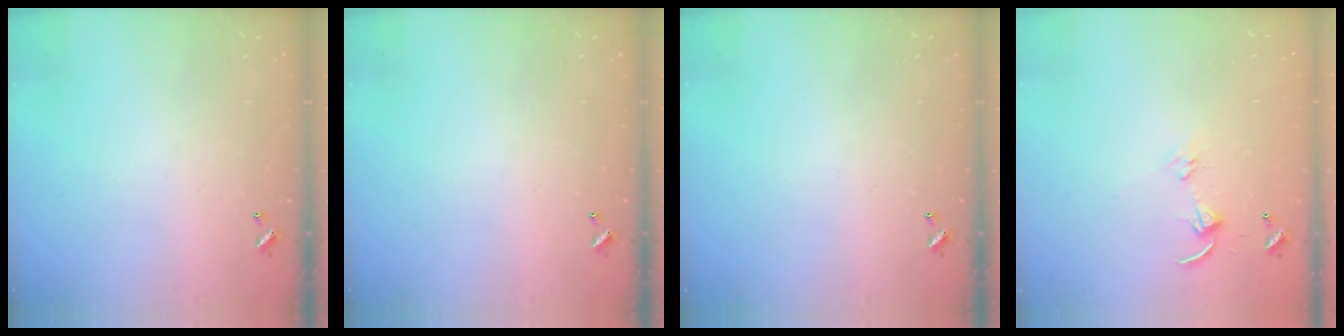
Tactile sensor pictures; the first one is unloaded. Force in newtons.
{"total": 0.0}
{"total": 0.0}
{"total": 4.4, "press": 4.4, "slide": 0.5}